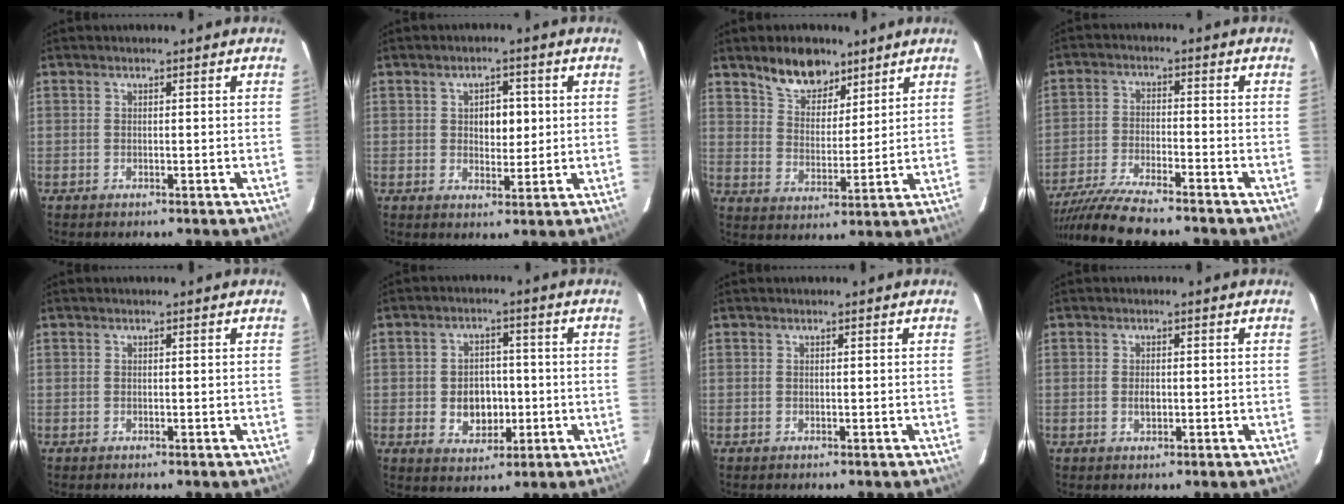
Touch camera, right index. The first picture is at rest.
{"total": 4.6, "force": [0.8, 3.1, 3.3], "torque": [-0.049, 0.008, 0.016]}
{"total": 9.6, "force": [7.0, 4.9, 4.3], "torque": [-0.071, 0.009, 0.126]}
{"total": 13.5, "force": [-11.9, 1.3, 6.2], "torque": [-0.144, -0.027, -0.210]}
{"total": 0.0}
{"total": 7.1, "force": [-1.3, 5.6, 4.2], "torque": [-0.084, 0.005, -0.006]}
{"total": 0.0}
{"total": 1.9, "force": [-0.3, 1.1, 1.5], "torque": [-0.027, 0.001, -0.005]}